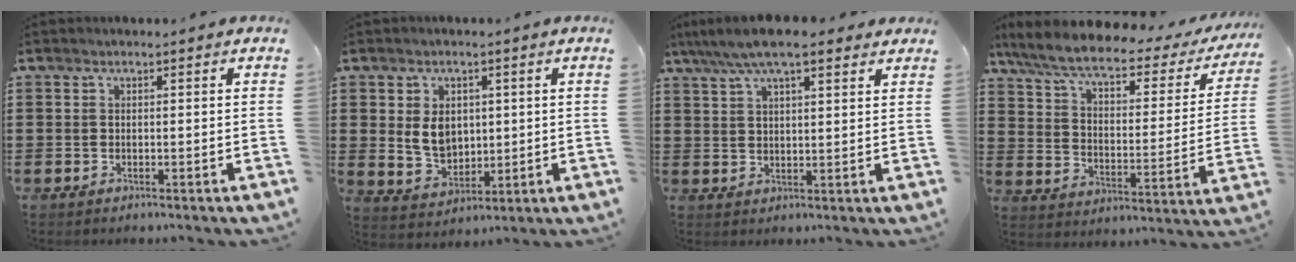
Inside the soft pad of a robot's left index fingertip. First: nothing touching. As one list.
[{"total": 5.6, "force": [1.0, 4.3, 3.5], "torque": [-0.063, 0.005, 0.014]}, {"total": 7.2, "force": [5.6, 1.6, 4.2], "torque": [-0.095, -0.004, 0.101]}, {"total": 7.3, "force": [5.6, 1.4, 4.5], "torque": [-0.111, -0.031, 0.093]}]